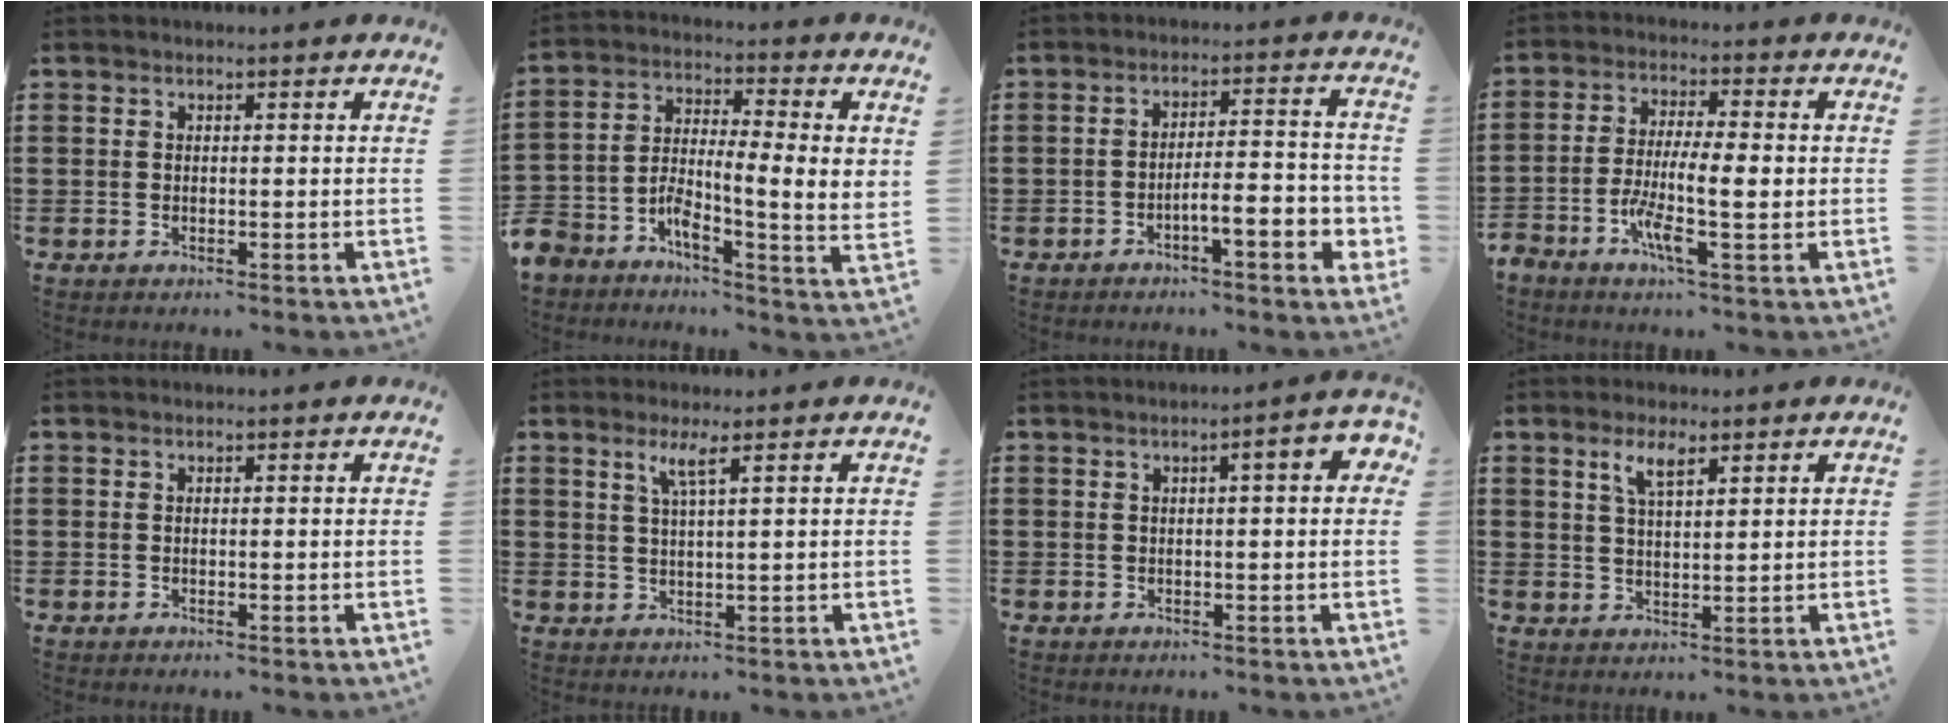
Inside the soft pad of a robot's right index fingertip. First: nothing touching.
{"total": 5.7, "force": [-1.7, 1.5, 5.2], "torque": [-0.115, -0.028, -0.036]}
{"total": 6.5, "force": [-3.1, 1.3, 5.6], "torque": [-0.083, -0.003, -0.054]}
{"total": 7.1, "force": [-2.0, 1.6, 6.6], "torque": [-0.134, -0.007, -0.041]}
{"total": 0.0}
{"total": 3.1, "force": [1.6, -0.1, 2.7], "torque": [-0.058, -0.003, 0.025]}
{"total": 3.6, "force": [0.6, 0.6, 3.5], "torque": [-0.056, 0.002, 0.006]}
{"total": 3.7, "force": [2.1, 1.1, 2.8], "torque": [-0.061, 0.006, 0.036]}